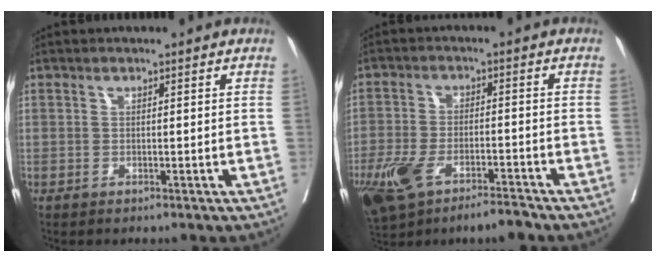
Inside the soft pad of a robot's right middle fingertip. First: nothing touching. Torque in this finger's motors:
{"motor_torque": [1.10, -1.04, 0.22, 0.10]}